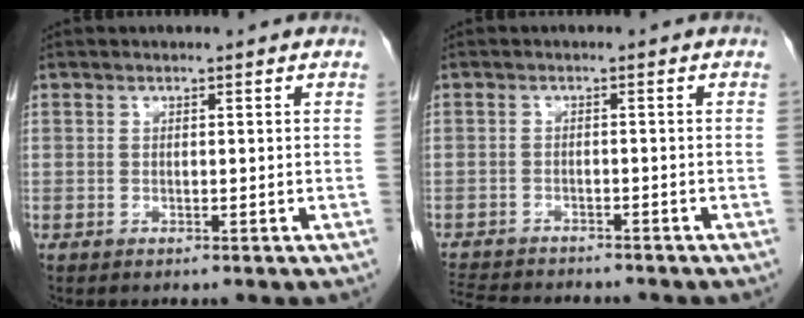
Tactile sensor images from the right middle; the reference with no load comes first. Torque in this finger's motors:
{"motor_torque": [0.23, -0.21, 0.01, 0.04]}